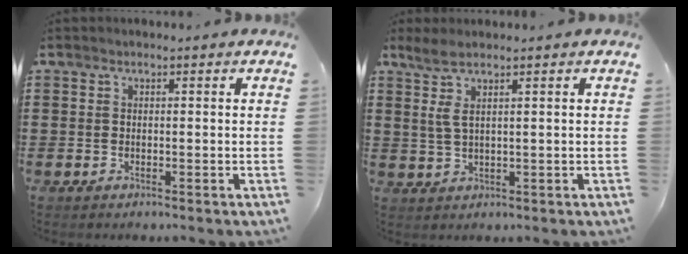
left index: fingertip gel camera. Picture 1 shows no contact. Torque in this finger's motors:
{"motor_torque": [0.63, -0.53, 0.33, 0.10]}